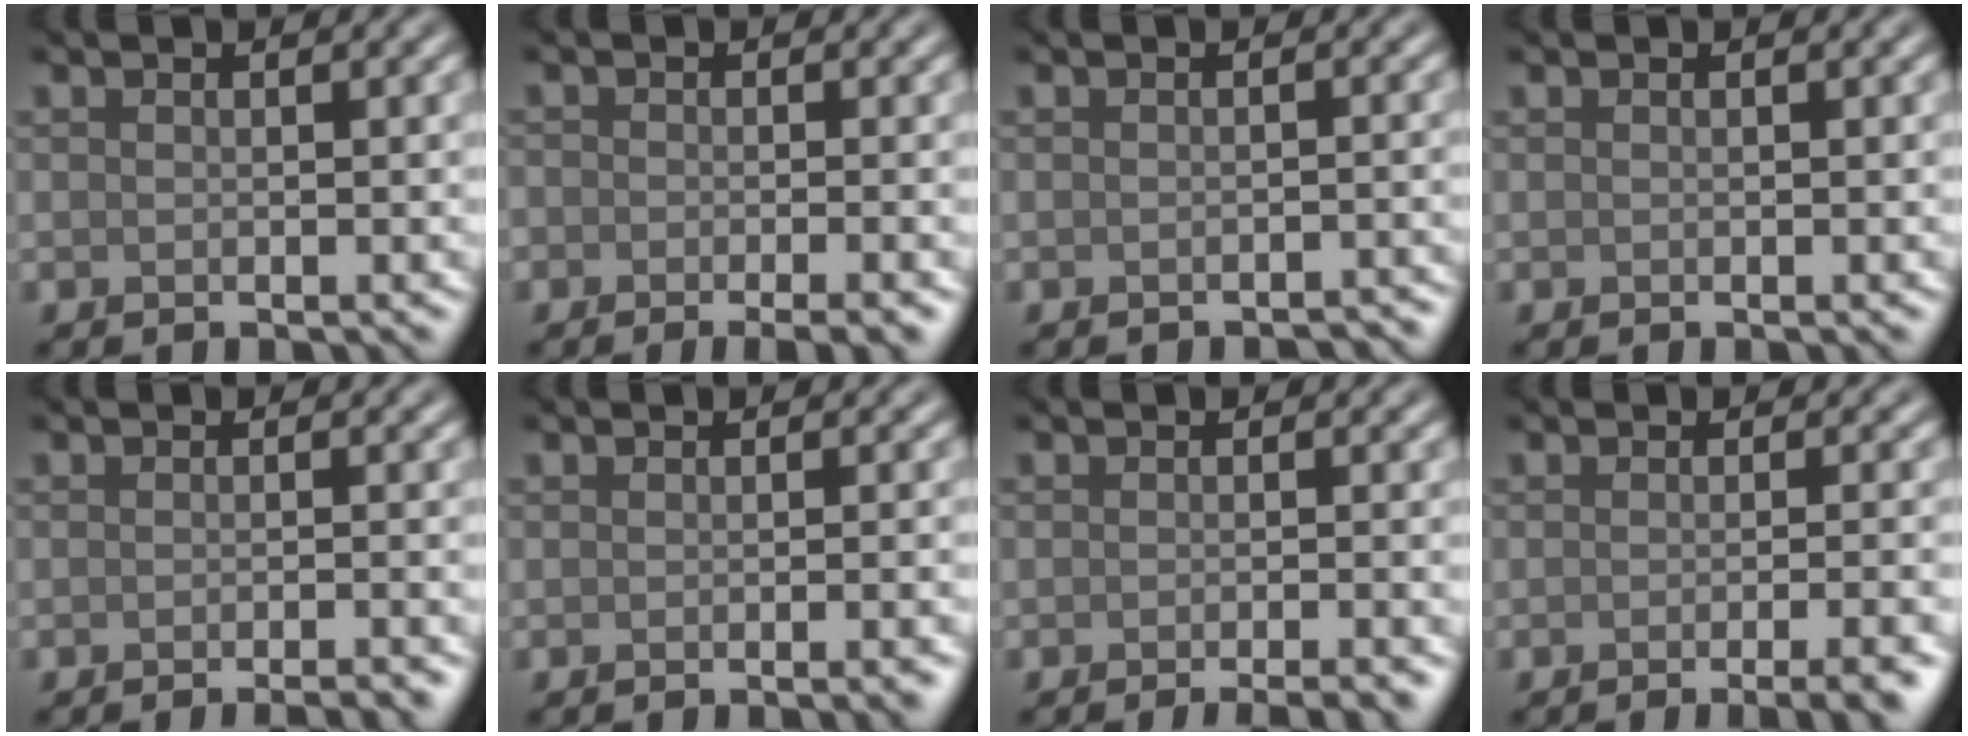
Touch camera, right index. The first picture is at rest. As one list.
[{"total": 3.3, "force": [-2.1, 1.2, 2.2], "torque": [-0.017, -0.005, -0.023]}, {"total": 1.6, "force": [-1.6, 0.2, 0.2], "torque": [0.001, 0.001, -0.016]}, {"total": 0.0}, {"total": 3.1, "force": [-2.3, 0.6, 1.9], "torque": [-0.014, 0.006, -0.032]}, {"total": 2.7, "force": [-1.2, 0.8, 2.2], "torque": [-0.007, 0.002, -0.014]}, {"total": 3.8, "force": [-2.6, 0.9, 2.6], "torque": [-0.018, 0.007, -0.032]}, {"total": 5.2, "force": [-2.5, 1.6, 4.2], "torque": [-0.024, 0.004, -0.029]}]